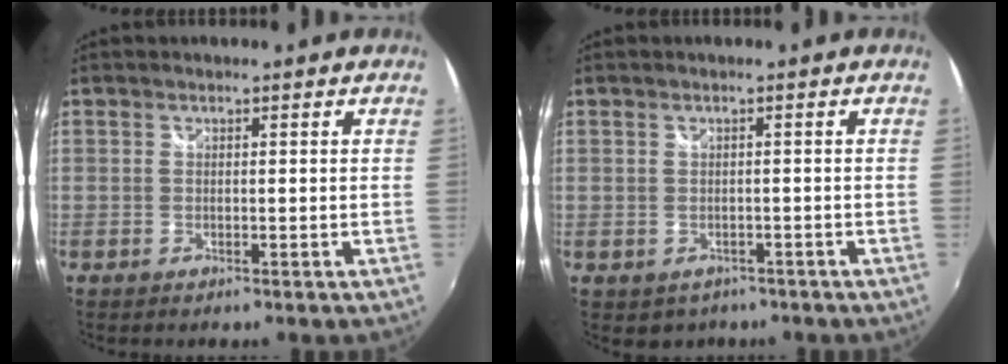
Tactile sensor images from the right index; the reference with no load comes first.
{"total": 2.9, "force": [-1.4, 2.5, 0.6], "torque": [-0.017, -0.002, -0.014]}